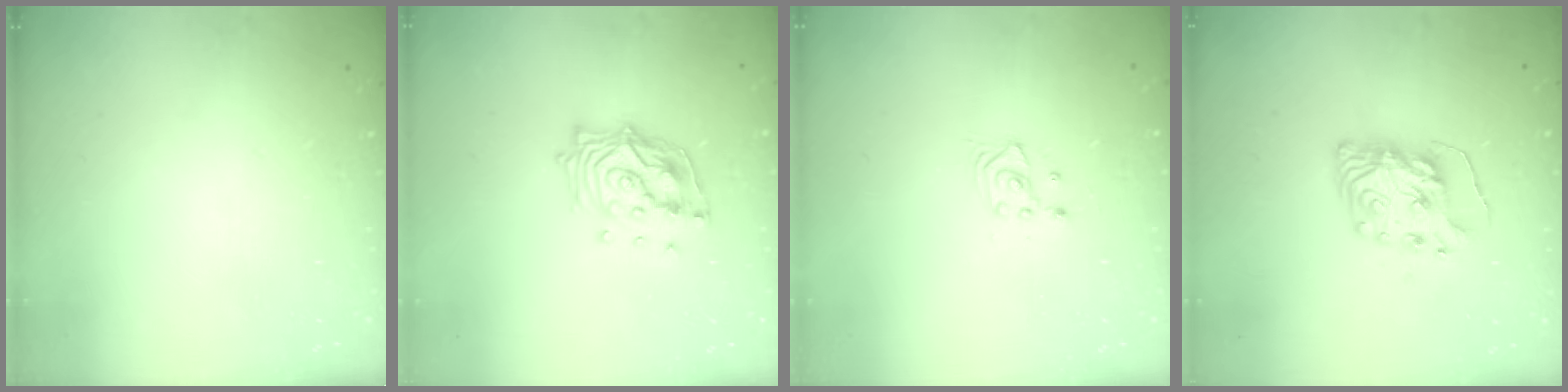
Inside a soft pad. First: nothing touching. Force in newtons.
{"total": 14.1, "press": 14.0, "slide": 1.8}
{"total": 3.2, "press": 3.2, "slide": 0.4}
{"total": 10.1, "press": 10.0, "slide": 1.1}